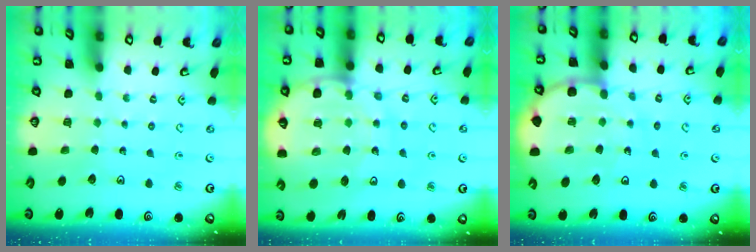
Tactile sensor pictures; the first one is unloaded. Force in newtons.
{"total": 14.4, "press": 14.1, "slide": 3.2}
{"total": 9.3, "press": 9.3, "slide": 1.1}